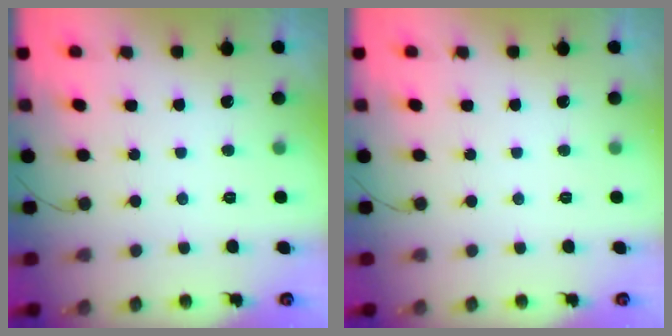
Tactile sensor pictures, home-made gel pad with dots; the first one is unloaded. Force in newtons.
{"total": 0.0}